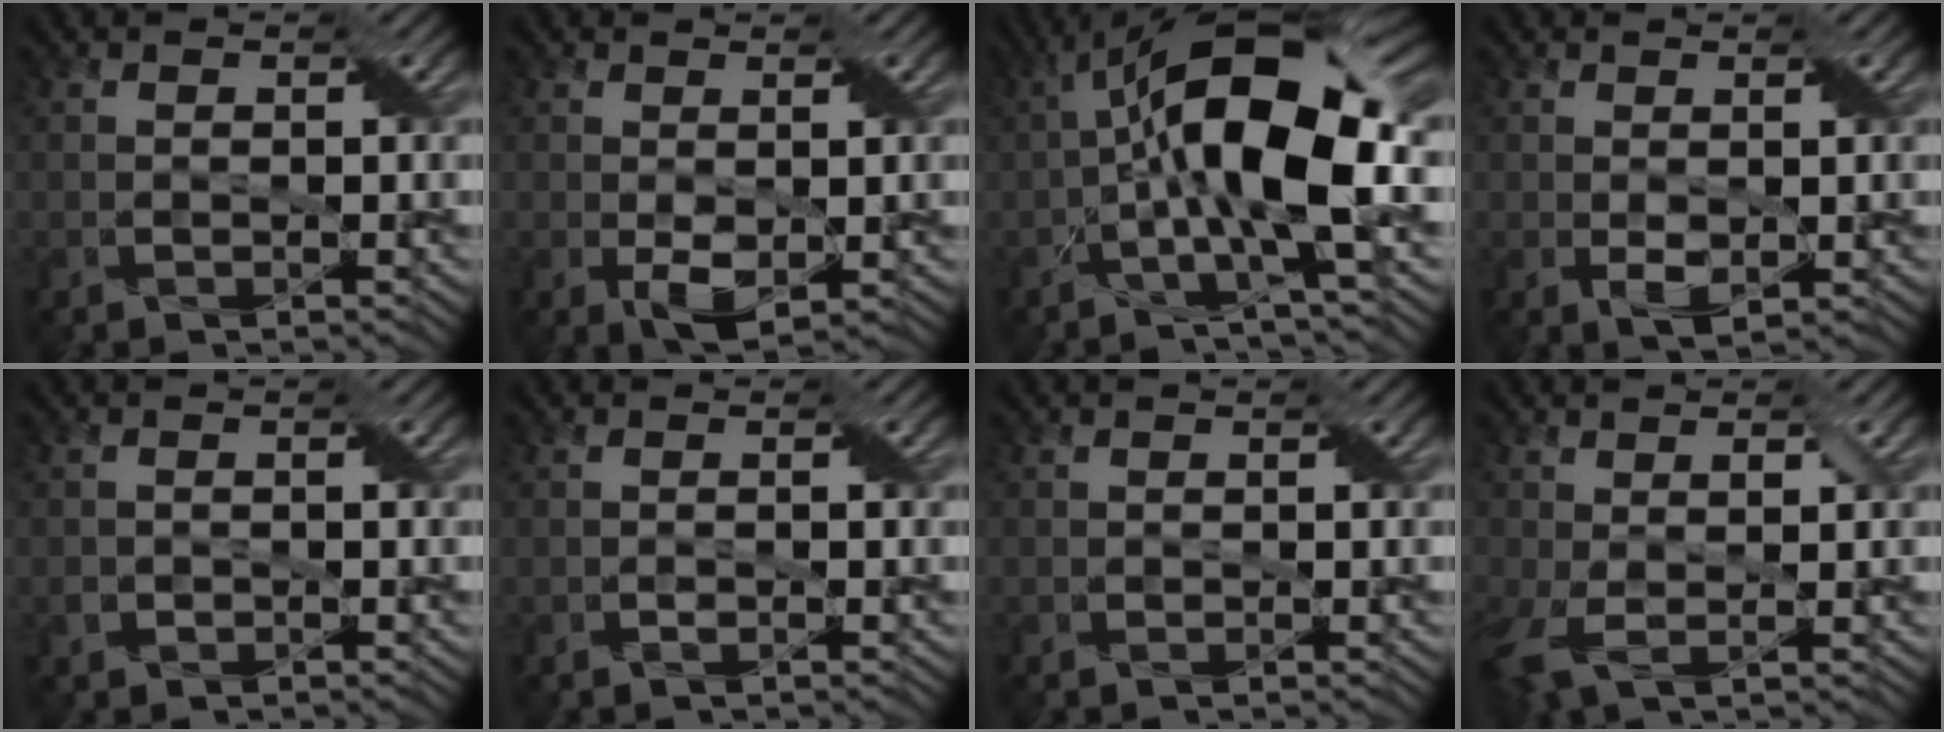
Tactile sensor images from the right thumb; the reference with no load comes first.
{"total": 3.1, "force": [0.0, 1.4, 2.7], "torque": [-0.058, -0.005, 0.004]}
{"total": 15.8, "force": [-0.5, 5.3, 14.9], "torque": [-0.261, 0.027, -0.022]}
{"total": 2.0, "force": [0.3, 0.9, 1.8], "torque": [-0.037, -0.002, 0.010]}
{"total": 1.0, "force": [-0.4, 0.8, 0.4], "torque": [-0.010, -0.001, -0.007]}
{"total": 0.7, "force": [-0.3, 0.0, 0.7], "torque": [-0.015, 0.003, -0.004]}
{"total": 0.0}
{"total": 4.5, "force": [0.0, 2.1, 4.0], "torque": [-0.104, -0.004, -0.001]}